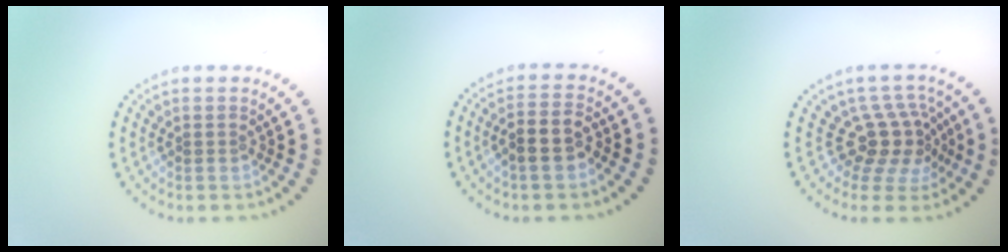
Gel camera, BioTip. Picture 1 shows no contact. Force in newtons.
{"total": 2.9, "press": 2.7, "slide": 1.0}
{"total": 3.9, "press": 2.7, "slide": 2.8}